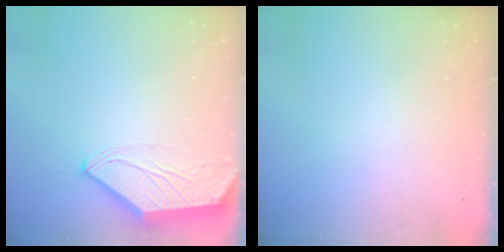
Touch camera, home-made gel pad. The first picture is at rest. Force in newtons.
{"total": 0.0}